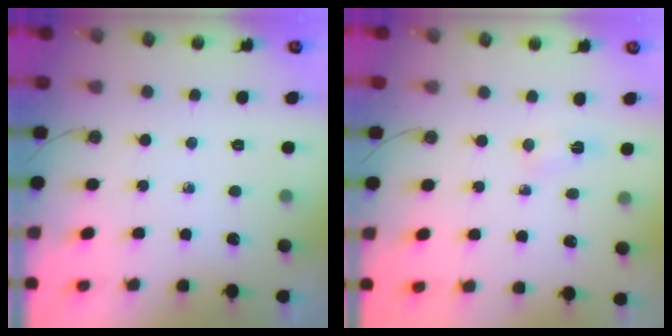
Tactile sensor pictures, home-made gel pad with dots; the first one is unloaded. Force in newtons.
{"total": 2.9, "press": 2.9, "slide": 0.4}